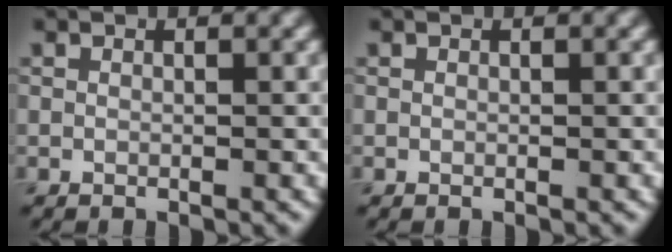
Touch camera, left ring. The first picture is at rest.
{"total": 0.0}